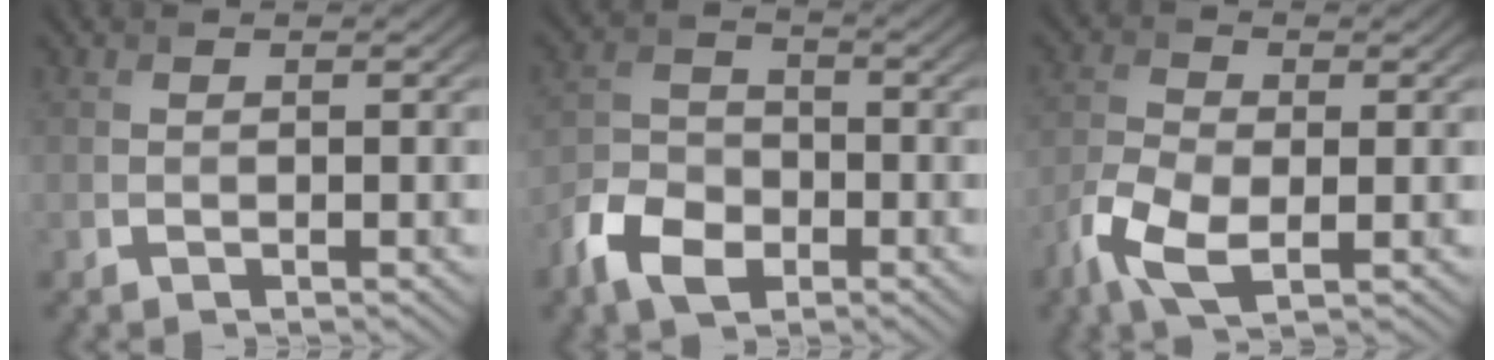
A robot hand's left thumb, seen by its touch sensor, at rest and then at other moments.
{"total": 7.2, "force": [-4.1, 4.4, 3.9], "torque": [-0.088, -0.005, -0.091]}
{"total": 6.5, "force": [-2.9, 3.2, 4.9], "torque": [-0.117, -0.009, -0.067]}